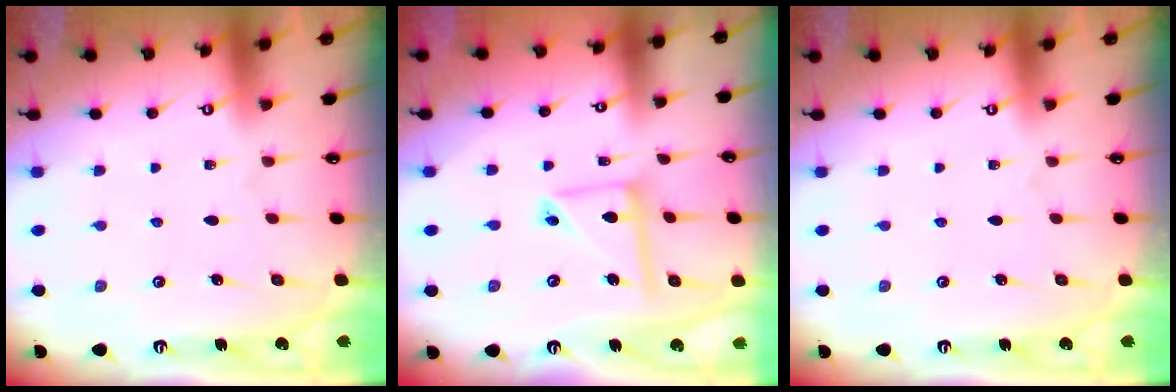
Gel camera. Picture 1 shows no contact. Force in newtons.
{"total": 9.1, "press": 9.1, "slide": 0.9}
{"total": 0.0}